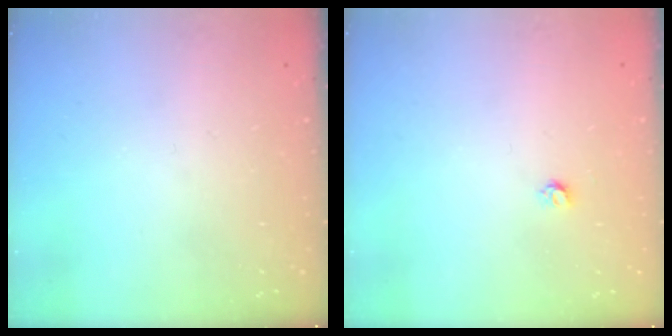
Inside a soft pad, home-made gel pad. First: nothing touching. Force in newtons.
{"total": 3.2, "press": 3.2, "slide": 0.3}